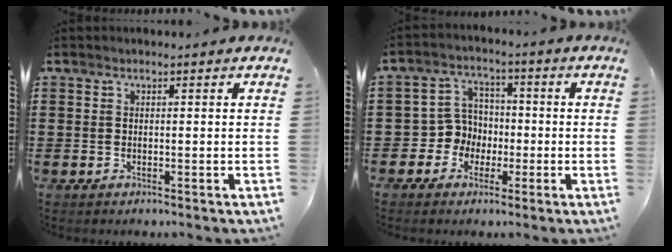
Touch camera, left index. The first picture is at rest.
{"total": 5.5, "force": [-1.4, 5.3, 0.9], "torque": [-0.044, 0.009, -0.030]}